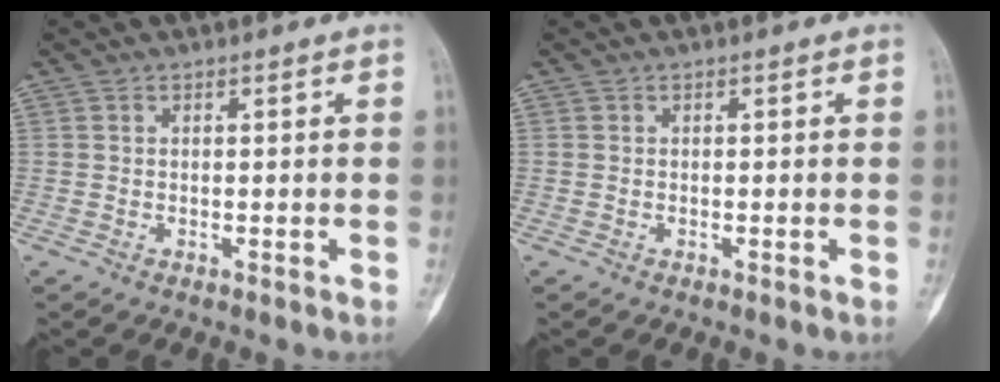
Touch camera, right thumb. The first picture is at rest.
{"total": 0.0}